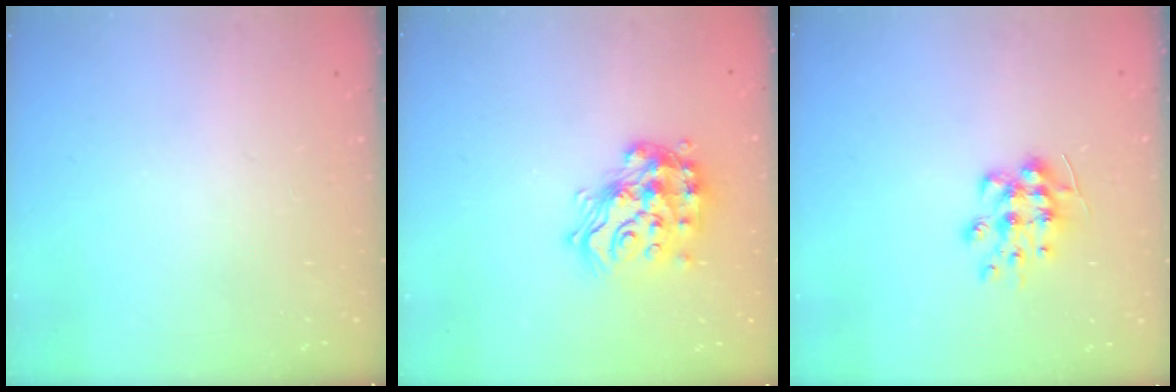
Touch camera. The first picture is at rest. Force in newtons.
{"total": 17.2, "press": 17.2, "slide": 0.9}
{"total": 8.5, "press": 8.5, "slide": 0.3}